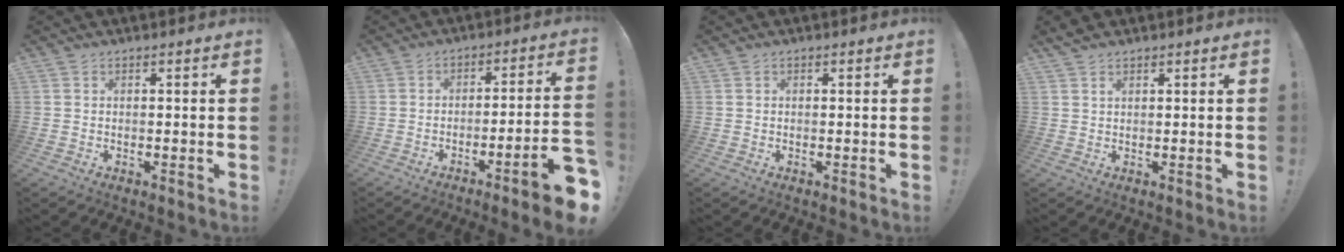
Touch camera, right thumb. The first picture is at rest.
{"total": 9.7, "force": [-5.5, 0.4, 8.0], "torque": [-0.121, 0.023, -0.090]}
{"total": 0.0}
{"total": 1.6, "force": [1.3, 0.7, 0.8], "torque": [-0.012, -0.003, 0.023]}